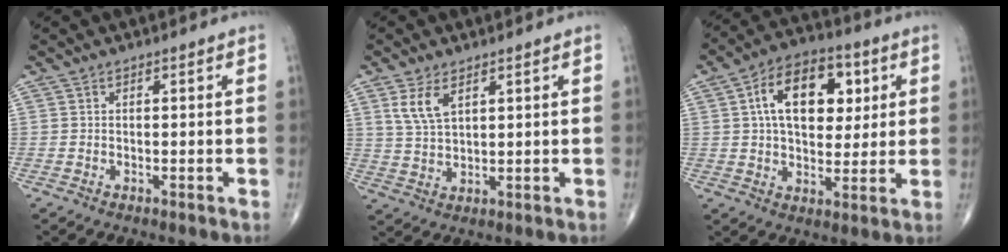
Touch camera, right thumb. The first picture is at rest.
{"total": 5.7, "force": [2.8, 2.7, 4.1], "torque": [-0.081, -0.010, 0.065]}
{"total": 15.6, "force": [4.2, 9.5, 11.6], "torque": [-0.148, 0.004, 0.064]}